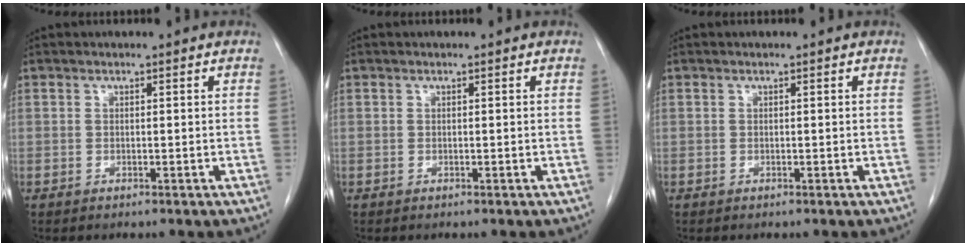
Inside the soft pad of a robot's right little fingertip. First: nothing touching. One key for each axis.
{"total": 0.0}
{"total": 0.0}